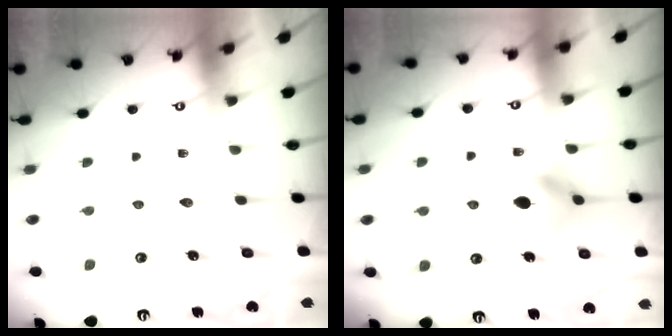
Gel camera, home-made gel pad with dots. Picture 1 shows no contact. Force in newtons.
{"total": 7.9, "press": 7.8, "slide": 0.6}